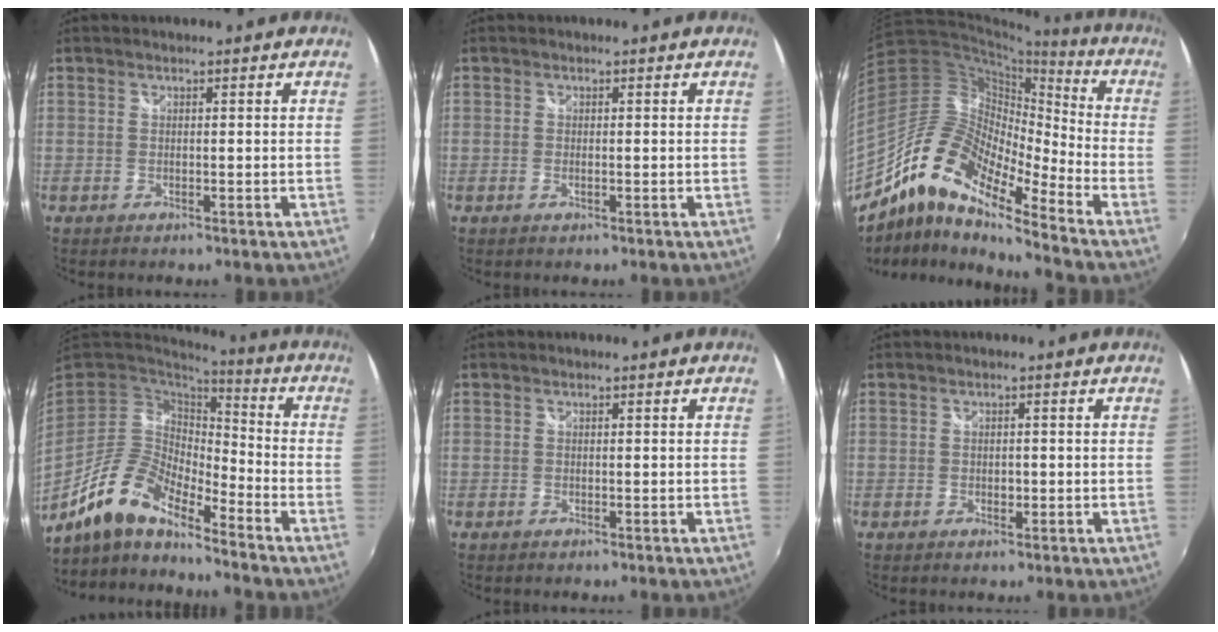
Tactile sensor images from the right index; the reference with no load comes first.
{"total": 0.6, "force": [-0.2, 0.2, 0.6], "torque": [-0.012, -0.001, -0.005]}
{"total": 15.0, "force": [-10.2, 3.7, 10.3], "torque": [-0.167, 0.006, -0.212]}
{"total": 12.2, "force": [-9.5, 3.2, 7.1], "torque": [-0.135, 0.001, -0.187]}
{"total": 0.0}
{"total": 1.2, "force": [-0.2, 0.8, 0.8], "torque": [-0.013, 0.001, -0.005]}